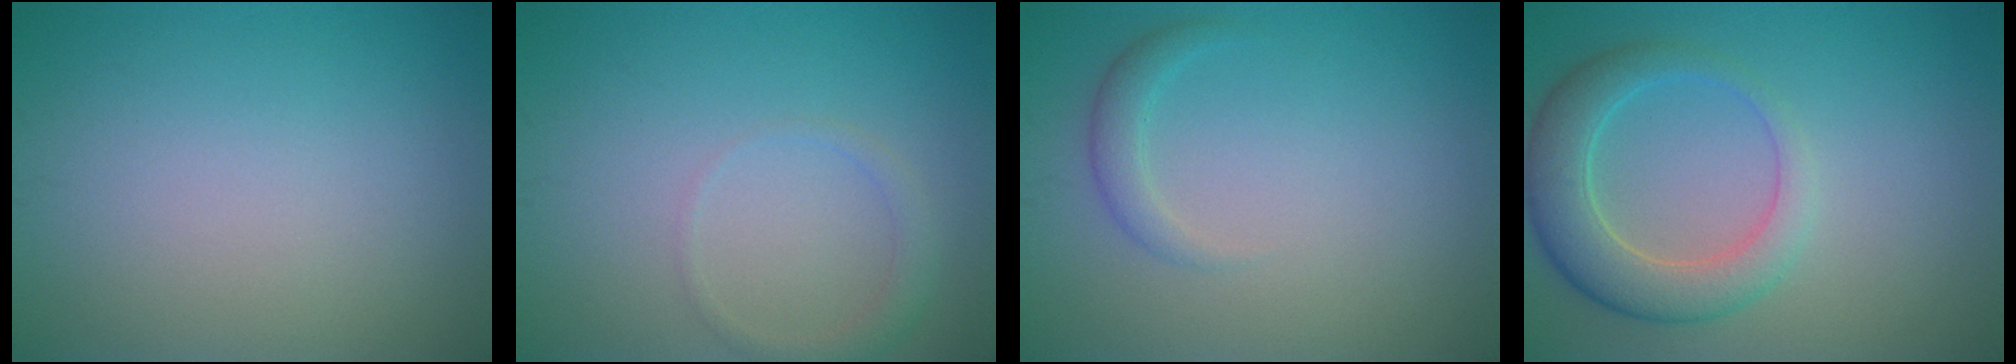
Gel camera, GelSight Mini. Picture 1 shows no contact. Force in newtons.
{"total": 1.4, "press": 1.4, "slide": 0.0}
{"total": 1.6, "press": 1.6, "slide": 0.1}
{"total": 5.0, "press": 5.0, "slide": 0.5}